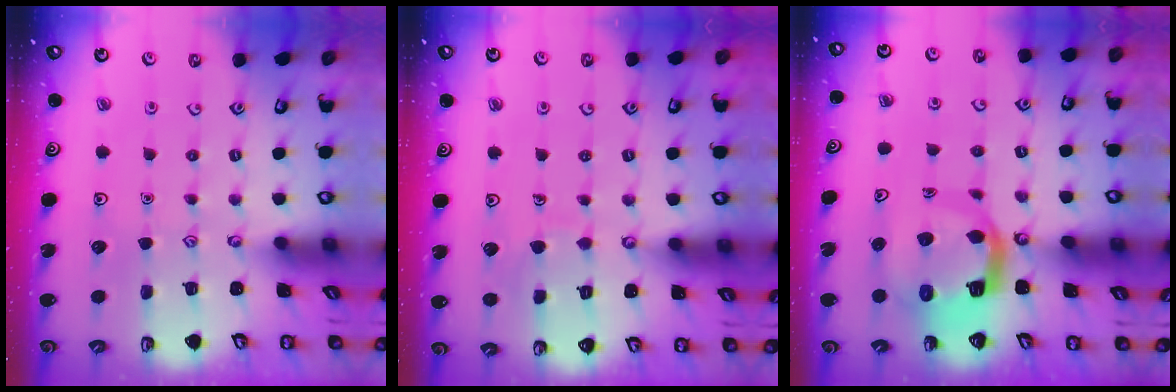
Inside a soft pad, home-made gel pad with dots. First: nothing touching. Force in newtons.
{"total": 4.6, "press": 4.6, "slide": 0.4}
{"total": 10.4, "press": 10.3, "slide": 1.2}